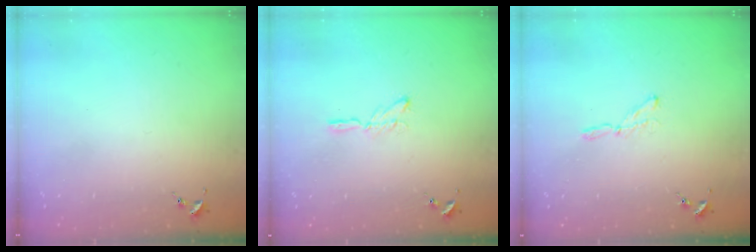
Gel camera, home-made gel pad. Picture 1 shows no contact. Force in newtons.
{"total": 4.0, "press": 4.0, "slide": 0.4}
{"total": 3.6, "press": 3.6, "slide": 0.3}